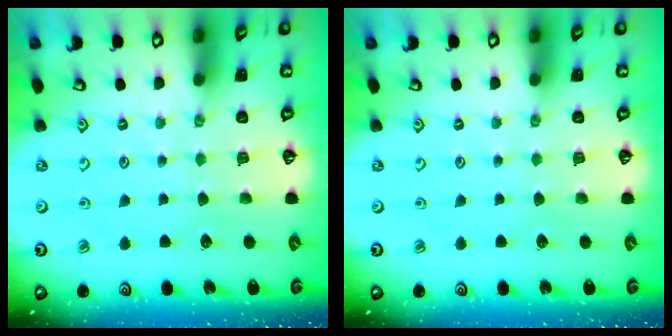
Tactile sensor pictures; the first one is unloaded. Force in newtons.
{"total": 0.0}